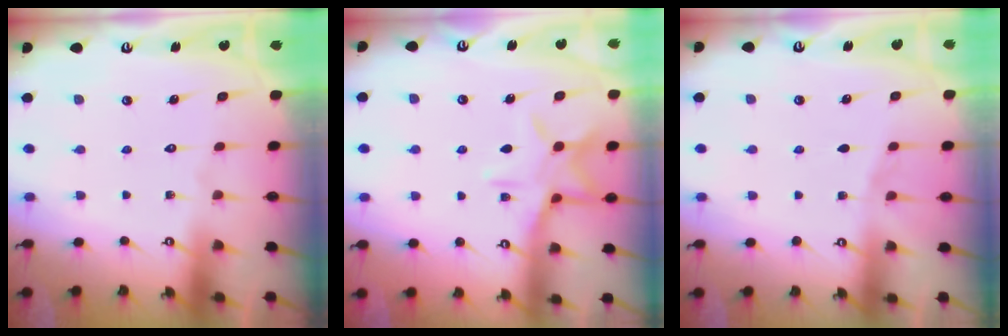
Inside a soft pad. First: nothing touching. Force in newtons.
{"total": 11.8, "press": 11.8, "slide": 0.6}
{"total": 2.8, "press": 2.7, "slide": 0.3}